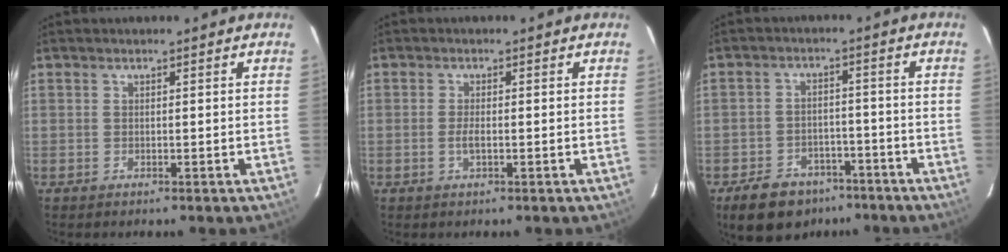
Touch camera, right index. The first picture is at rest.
{"total": 1.7, "force": [-0.5, 0.6, 1.6], "torque": [-0.034, -0.004, -0.009]}
{"total": 11.3, "force": [-7.7, 7.1, 4.1], "torque": [-0.108, 0.014, -0.103]}